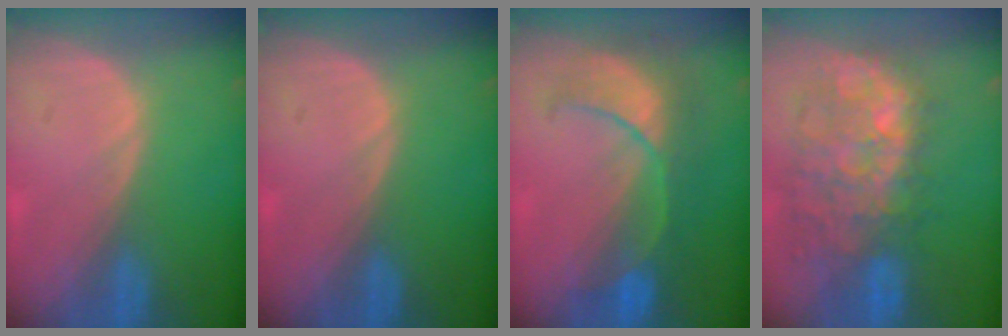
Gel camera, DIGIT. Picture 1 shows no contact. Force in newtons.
{"total": 0.0}
{"total": 8.1, "press": 8.0, "slide": 1.5}
{"total": 11.0, "press": 10.3, "slide": 3.9}